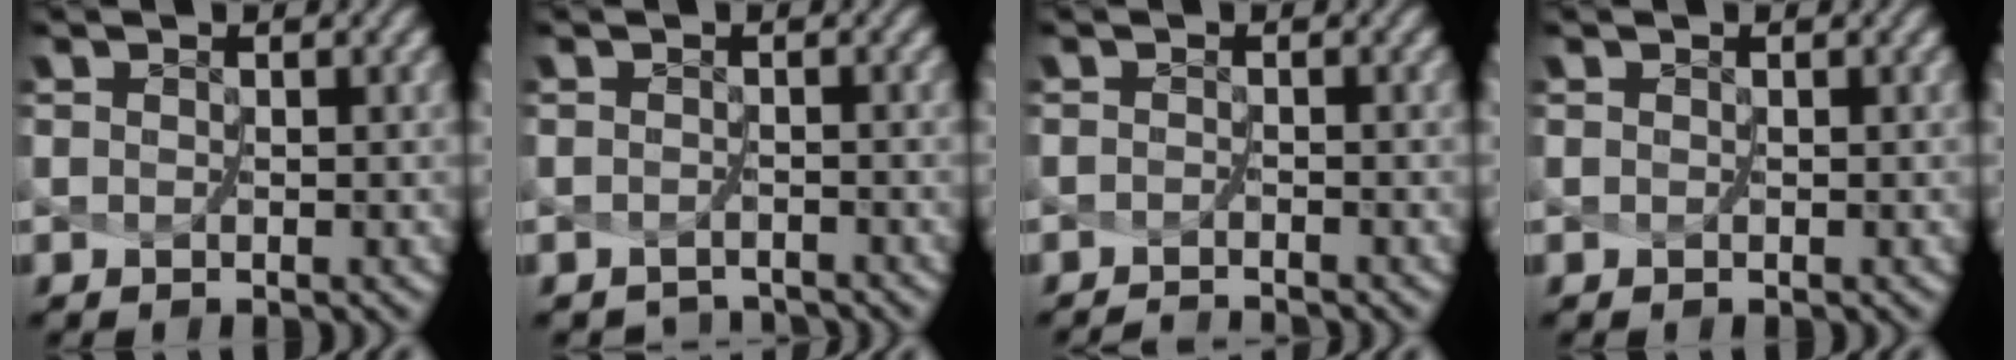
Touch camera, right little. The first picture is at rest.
{"total": 2.2, "force": [-2.2, 0.4, -0.3], "torque": [0.007, -0.012, -0.040]}
{"total": 1.8, "force": [-1.7, -0.6, -0.3], "torque": [-0.003, -0.010, -0.028]}
{"total": 0.0}